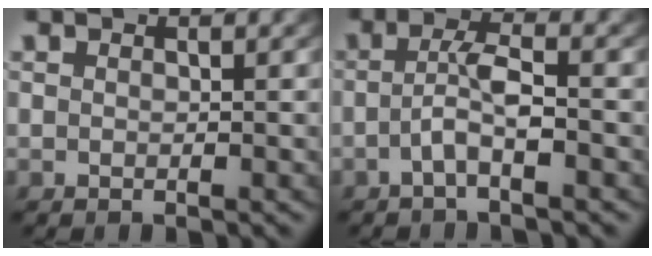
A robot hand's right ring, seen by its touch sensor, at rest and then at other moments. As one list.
[{"total": 2.9, "force": [-1.5, 0.2, 2.5], "torque": [-0.049, -0.004, -0.022]}]